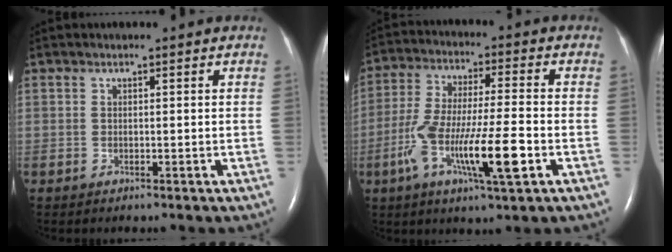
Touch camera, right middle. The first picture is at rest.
{"total": 13.2, "force": [-4.5, 1.3, 12.3], "torque": [-0.240, -0.010, -0.082]}